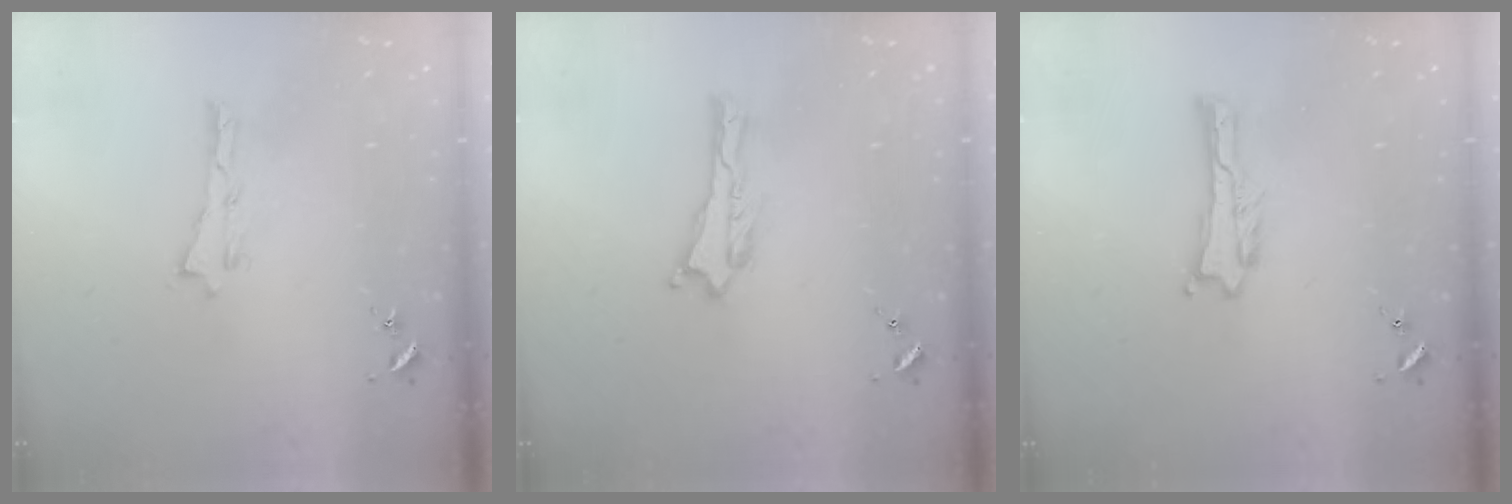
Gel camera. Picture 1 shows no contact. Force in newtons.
{"total": 0.0}
{"total": 0.0}